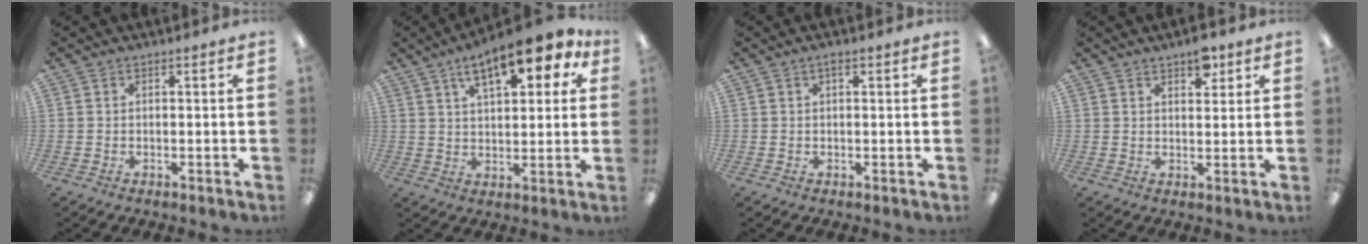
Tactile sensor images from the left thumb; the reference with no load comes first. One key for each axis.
{"total": 14.4, "fx": 8.1, "fy": 5.8, "fz": 10.4, "tx": -0.155, "ty": -0.024, "tz": 0.132}
{"total": 1.0, "fx": 0.6, "fy": 0.4, "fz": 0.6, "tx": -0.007, "ty": 0.000, "tz": 0.008}
{"total": 5.0, "fx": 3.7, "fy": 2.3, "fz": 2.4, "tx": -0.007, "ty": -0.024, "tz": 0.056}